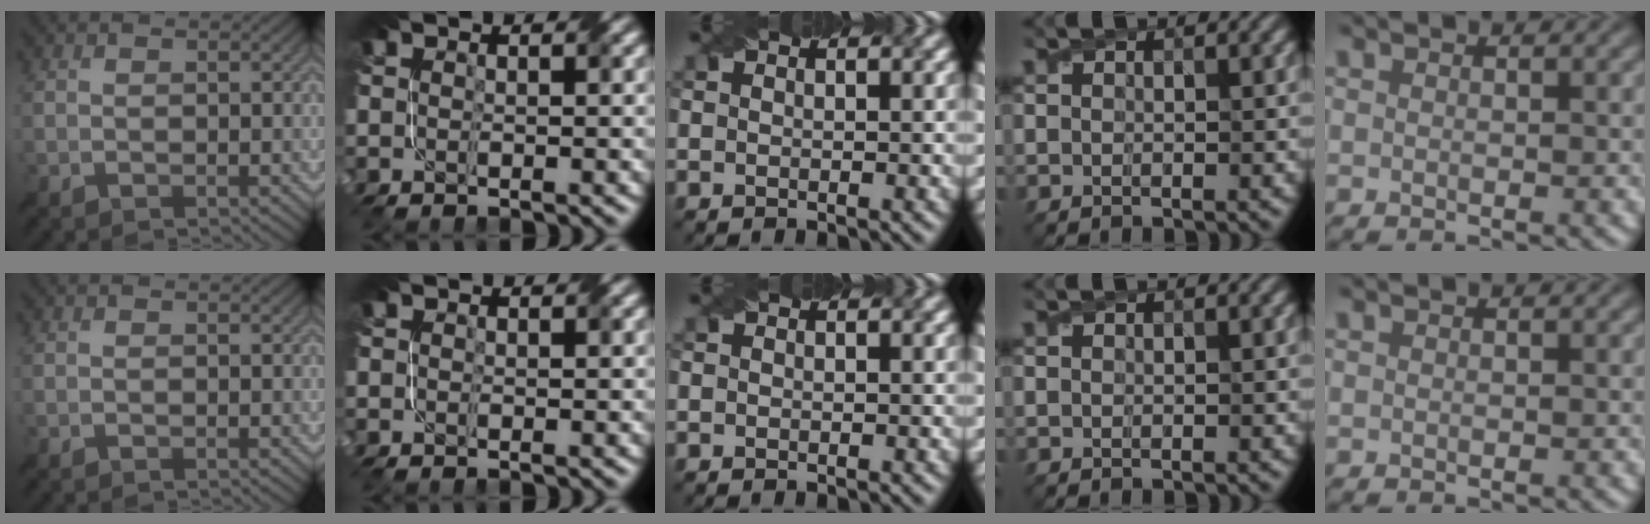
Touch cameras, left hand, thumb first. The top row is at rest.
{}